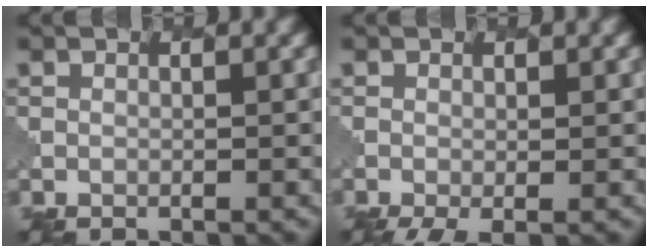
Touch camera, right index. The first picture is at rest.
{"total": 2.2, "force": [-1.0, 0.6, 1.9], "torque": [-0.036, -0.006, -0.019]}